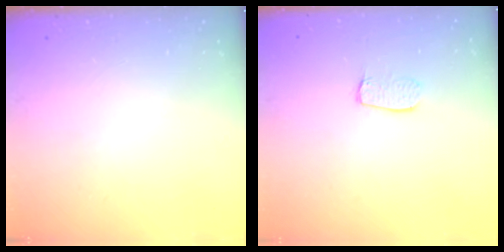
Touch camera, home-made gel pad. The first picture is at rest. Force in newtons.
{"total": 6.6, "press": 6.6, "slide": 0.4}